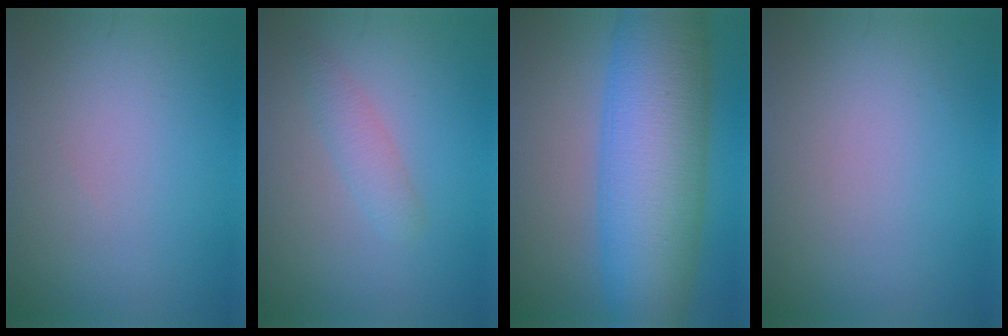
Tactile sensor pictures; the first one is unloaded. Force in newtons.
{"total": 1.9, "press": 1.9, "slide": 0.0}
{"total": 12.2, "press": 12.2, "slide": 0.1}
{"total": 0.0}